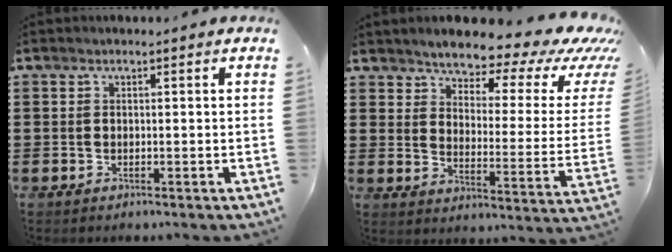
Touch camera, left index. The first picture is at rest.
{"total": 6.2, "force": [5.6, 1.2, 2.3], "torque": [-0.060, -0.052, 0.092]}